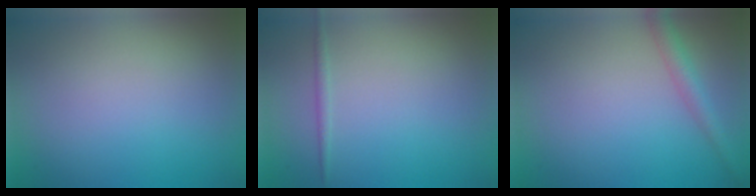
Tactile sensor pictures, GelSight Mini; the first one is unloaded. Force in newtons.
{"total": 0.8, "press": 0.8, "slide": 0.0}
{"total": 2.4, "press": 2.4, "slide": 0.1}